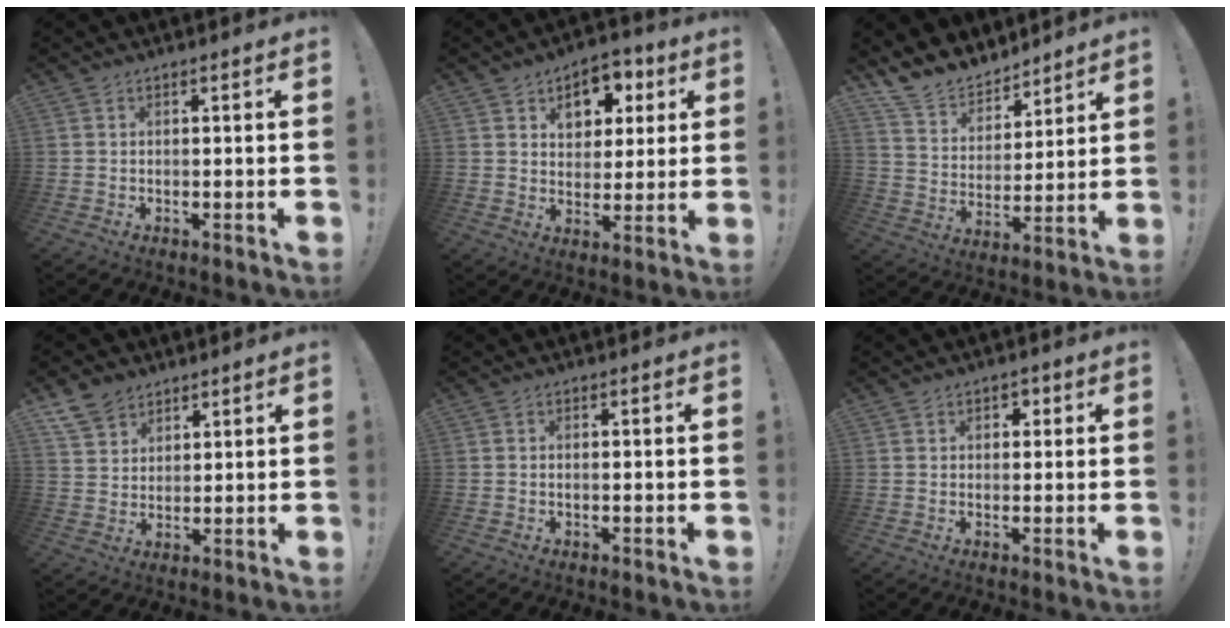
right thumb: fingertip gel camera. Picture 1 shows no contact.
{"total": 9.8, "force": [4.6, 7.3, 4.8], "torque": [-0.062, -0.024, 0.085]}
{"total": 11.9, "force": [10.7, 5.1, 1.2], "torque": [-0.041, -0.096, 0.206]}
{"total": 8.2, "force": [5.8, 5.4, 2.1], "torque": [-0.038, -0.032, 0.115]}
{"total": 0.6, "force": [-0.3, 0.1, 0.5], "torque": [-0.018, 0.003, -0.004]}
{"total": 2.0, "force": [0.4, 1.6, 1.1], "torque": [-0.008, 0.002, 0.001]}